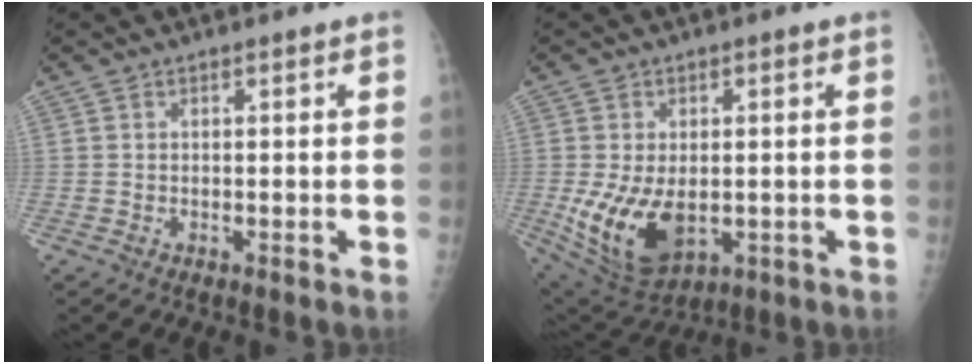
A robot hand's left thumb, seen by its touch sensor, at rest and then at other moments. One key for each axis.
{"total": 12.5, "fx": -2.1, "fy": 7.6, "fz": 9.7, "tx": -0.167, "ty": -0.008, "tz": -0.014}